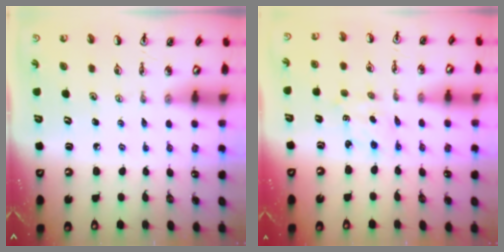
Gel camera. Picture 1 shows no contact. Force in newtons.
{"total": 1.8, "press": 1.8, "slide": 0.4}